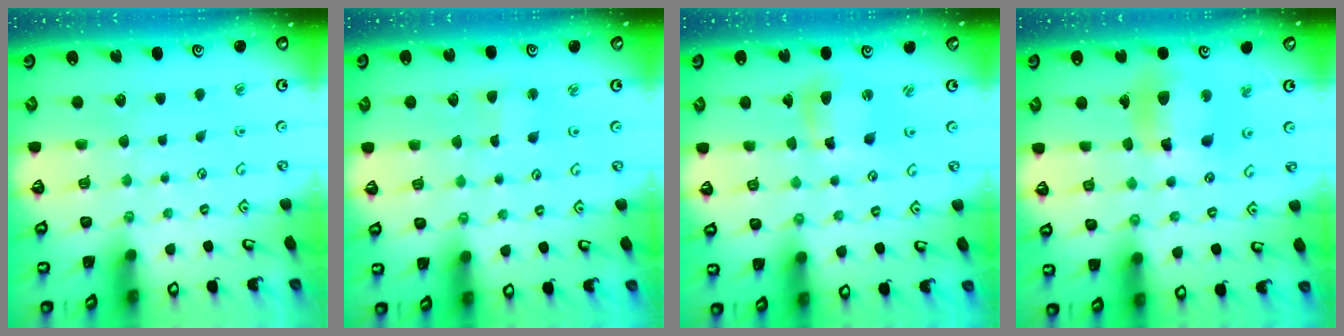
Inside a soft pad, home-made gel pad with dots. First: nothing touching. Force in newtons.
{"total": 2.5, "press": 2.5, "slide": 0.2}
{"total": 7.2, "press": 7.1, "slide": 1.2}
{"total": 11.5, "press": 11.4, "slide": 1.2}